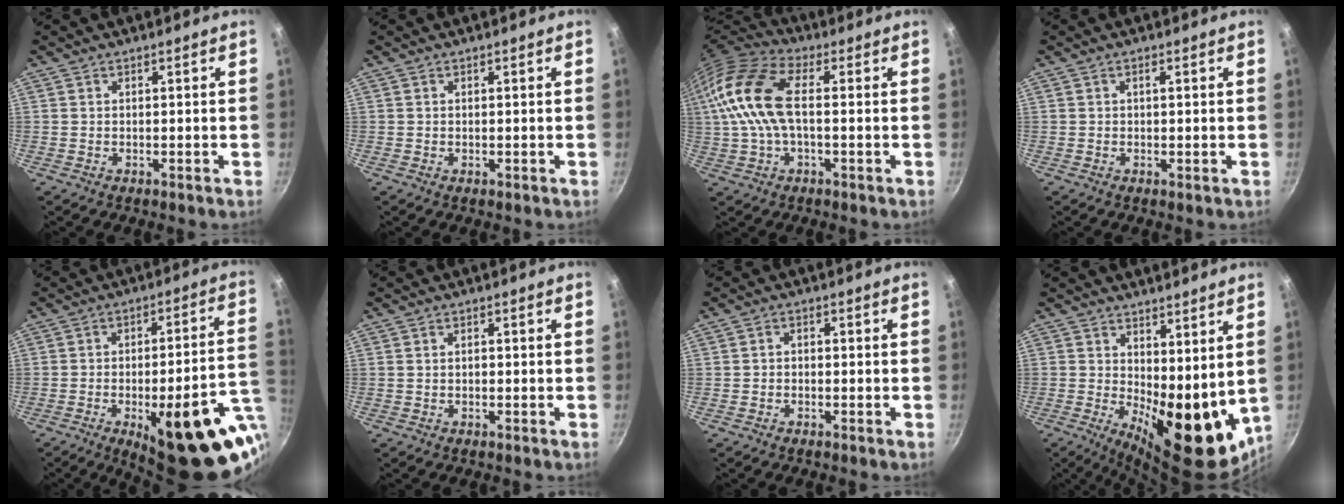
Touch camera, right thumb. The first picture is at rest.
{"total": 0.0}
{"total": 15.4, "force": [1.2, 7.9, 13.1], "torque": [-0.276, 0.027, 0.005]}
{"total": 0.8, "force": [0.2, 0.3, 0.7], "torque": [-0.012, 0.000, 0.001]}
{"total": 26.5, "force": [-9.4, 9.0, 23.1], "torque": [-0.250, 0.019, -0.118]}
{"total": 0.6, "force": [-0.2, 0.4, 0.4], "torque": [-0.007, 0.003, -0.002]}
{"total": 1.4, "force": [-0.7, 0.9, 0.7], "torque": [-0.014, 0.007, -0.016]}
{"total": 16.1, "force": [1.8, 7.4, 14.2], "torque": [-0.143, -0.033, 0.044]}